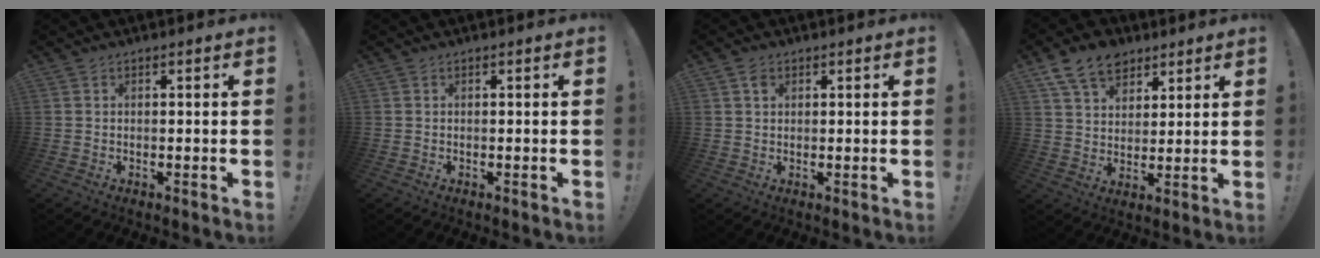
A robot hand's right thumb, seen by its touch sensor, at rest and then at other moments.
{"total": 0.0}
{"total": 1.9, "force": [1.0, 1.4, 0.9], "torque": [-0.004, -0.002, 0.015]}
{"total": 12.3, "force": [7.6, 8.2, 5.0], "torque": [-0.080, -0.038, 0.146]}